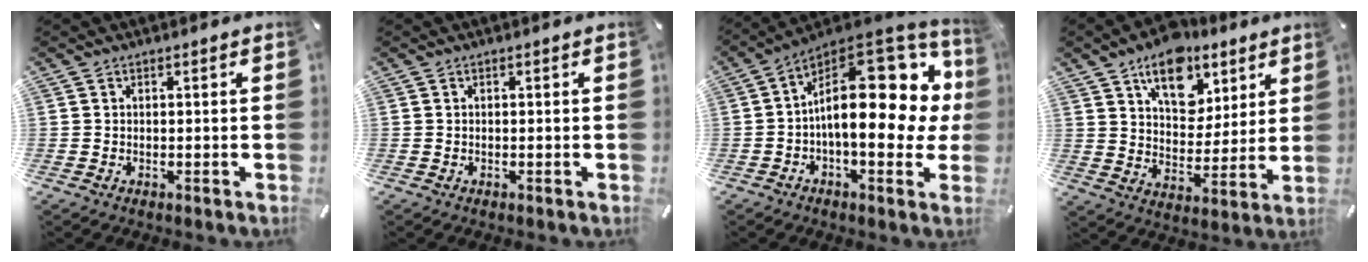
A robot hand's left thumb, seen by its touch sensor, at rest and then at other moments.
{"total": 0.0}
{"total": 25.0, "force": [2.9, 12.5, 21.4], "torque": [-0.324, -0.034, 0.053]}
{"total": 14.6, "force": [8.8, 9.7, 6.6], "torque": [-0.088, -0.053, 0.156]}